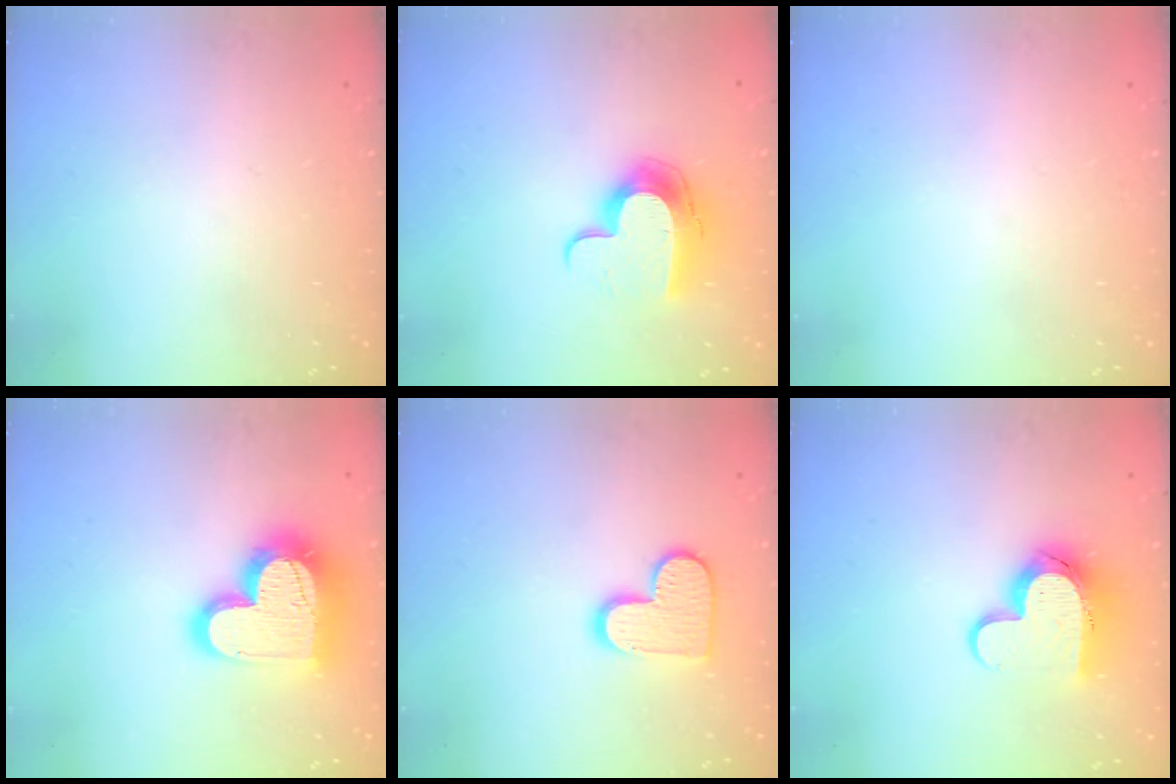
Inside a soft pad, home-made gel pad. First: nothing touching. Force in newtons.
{"total": 12.2, "press": 12.2, "slide": 0.3}
{"total": 0.0}
{"total": 21.0, "press": 21.0, "slide": 1.7}
{"total": 11.7, "press": 11.6, "slide": 0.6}
{"total": 12.4, "press": 12.3, "slide": 1.0}